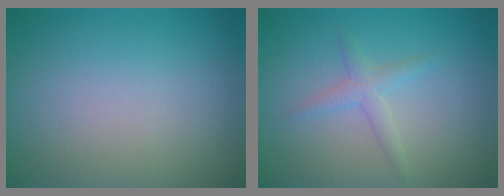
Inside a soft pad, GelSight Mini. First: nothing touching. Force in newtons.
{"total": 1.6, "press": 1.6, "slide": 0.1}